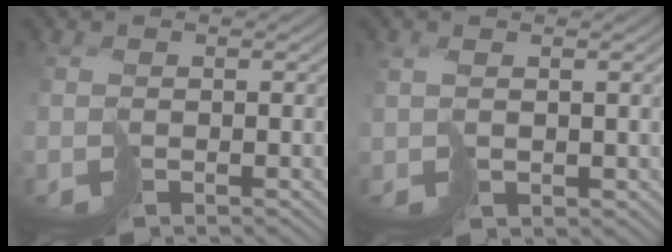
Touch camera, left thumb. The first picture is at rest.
{"total": 2.4, "force": [1.1, 0.9, 1.9], "torque": [-0.043, 0.003, 0.029]}